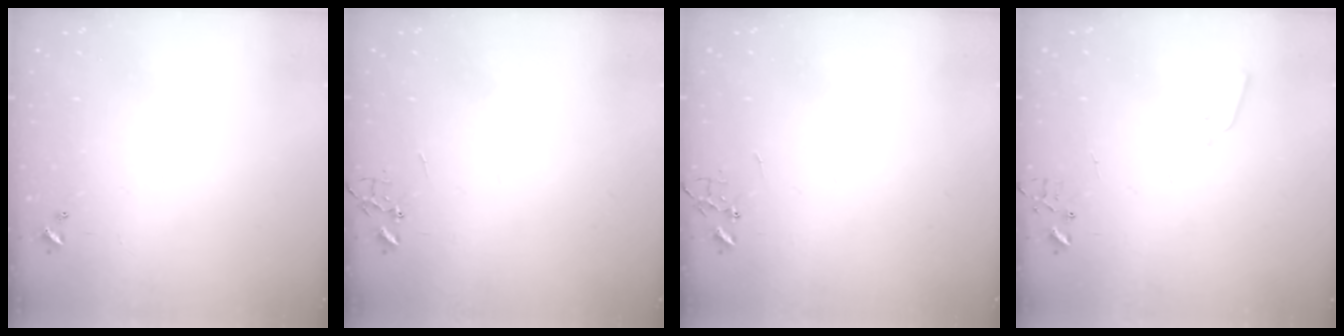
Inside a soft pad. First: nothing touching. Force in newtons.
{"total": 0.0}
{"total": 0.0}
{"total": 3.0, "press": 2.9, "slide": 0.7}